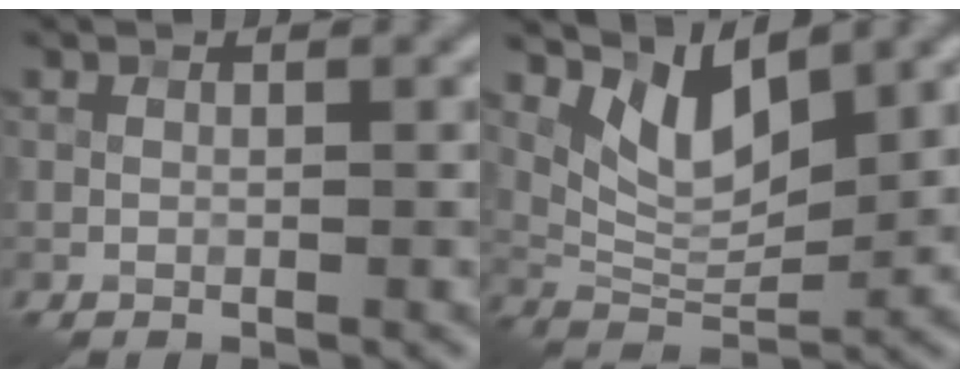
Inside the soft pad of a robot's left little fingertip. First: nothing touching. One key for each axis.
{"total": 5.6, "fx": 3.2, "fy": 2.4, "fz": 3.9, "tx": -0.075, "ty": -0.012, "tz": 0.060}